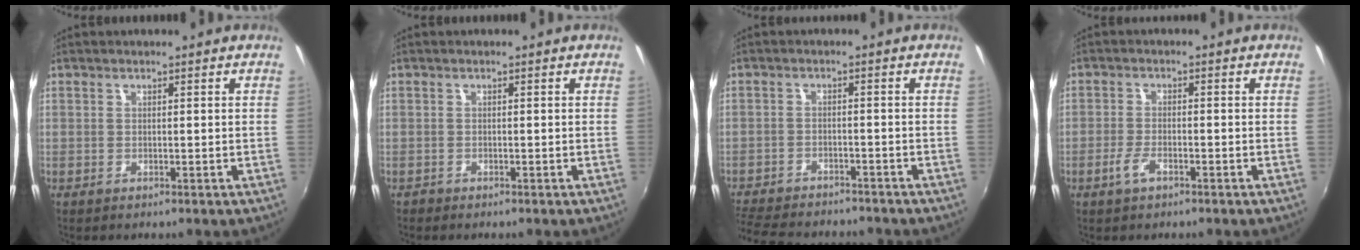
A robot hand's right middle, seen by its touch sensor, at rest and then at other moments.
{"total": 1.1, "force": [-0.9, 0.6, 0.0], "torque": [-0.005, -0.001, -0.018]}
{"total": 14.5, "force": [-12.7, 4.0, 5.7], "torque": [-0.137, -0.024, -0.194]}
{"total": 2.9, "force": [-1.9, 1.2, 1.9], "torque": [-0.051, -0.004, -0.038]}